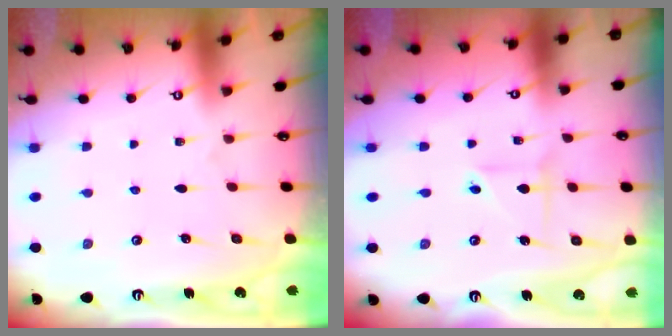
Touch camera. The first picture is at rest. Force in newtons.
{"total": 2.5, "press": 2.3, "slide": 1.1}